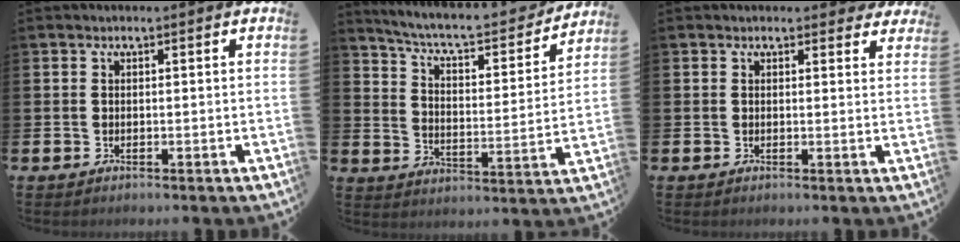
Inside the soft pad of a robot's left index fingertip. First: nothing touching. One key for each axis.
{"total": 7.5, "fx": 6.8, "fy": 1.5, "fz": 2.7, "tx": -0.075, "ty": -0.053, "tz": 0.110}
{"total": 1.5, "fx": 1.3, "fy": 0.7, "fz": 0.1, "tx": 0.009, "ty": 0.000, "tz": 0.021}